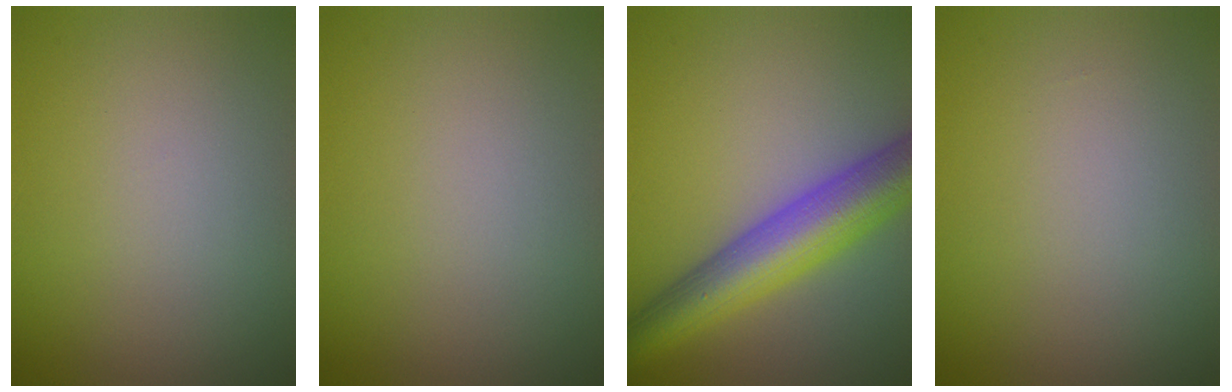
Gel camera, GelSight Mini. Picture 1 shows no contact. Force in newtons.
{"total": 0.0}
{"total": 7.7, "press": 7.7, "slide": 0.4}
{"total": 0.0}